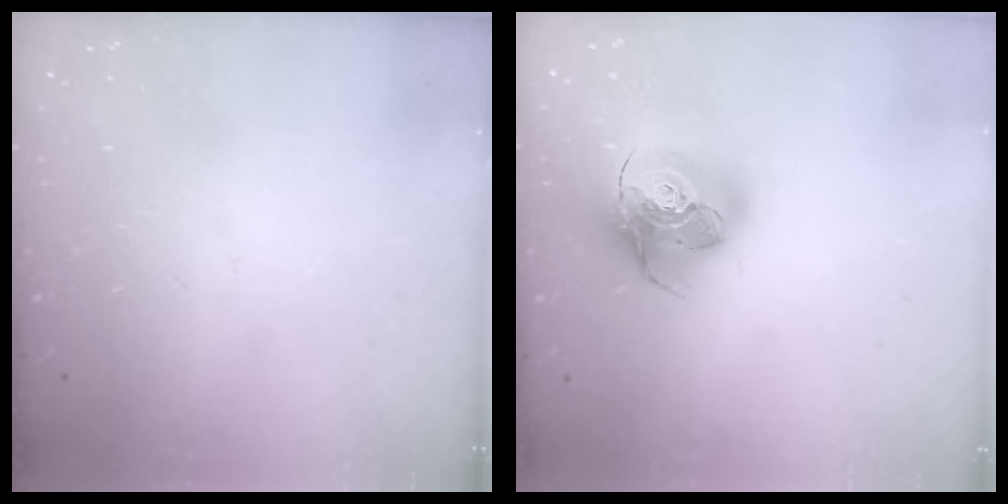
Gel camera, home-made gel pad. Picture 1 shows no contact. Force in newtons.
{"total": 20.1, "press": 20.0, "slide": 2.6}